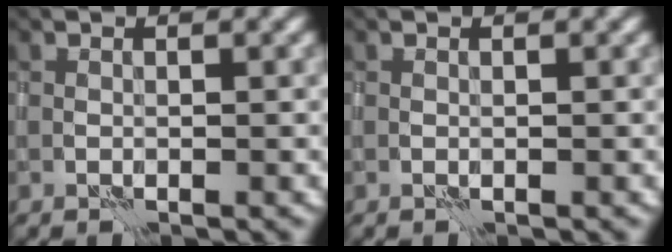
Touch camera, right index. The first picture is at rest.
{"total": 0.0}